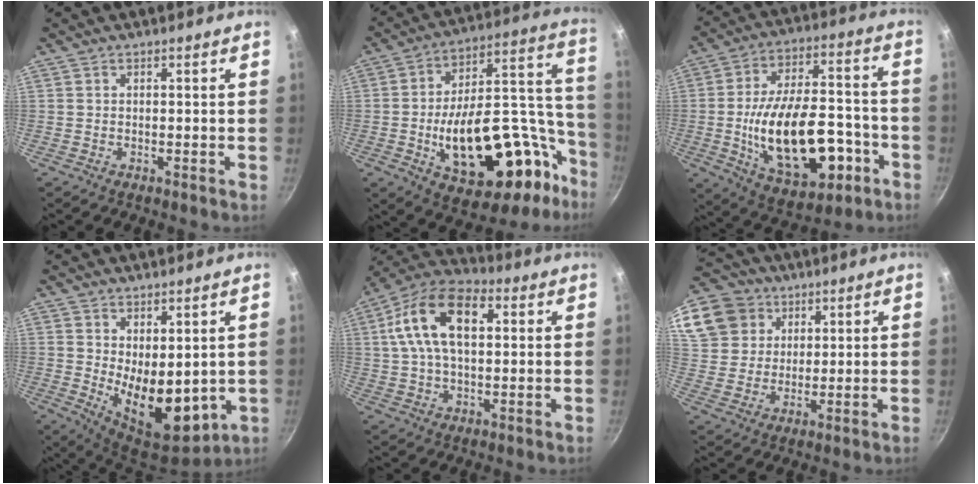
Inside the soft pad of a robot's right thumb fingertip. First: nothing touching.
{"total": 33.6, "force": [-11.6, 17.2, 26.3], "torque": [-0.322, 0.084, -0.151]}
{"total": 24.3, "force": [-6.2, 13.0, 19.6], "torque": [-0.304, 0.039, -0.076]}
{"total": 12.6, "force": [0.8, 7.1, 10.4], "torque": [-0.127, -0.038, 0.034]}
{"total": 16.1, "force": [3.6, 9.1, 12.7], "torque": [-0.214, 0.019, 0.048]}
{"total": 18.5, "force": [8.9, 14.6, 7.1], "torque": [-0.165, 0.014, 0.170]}